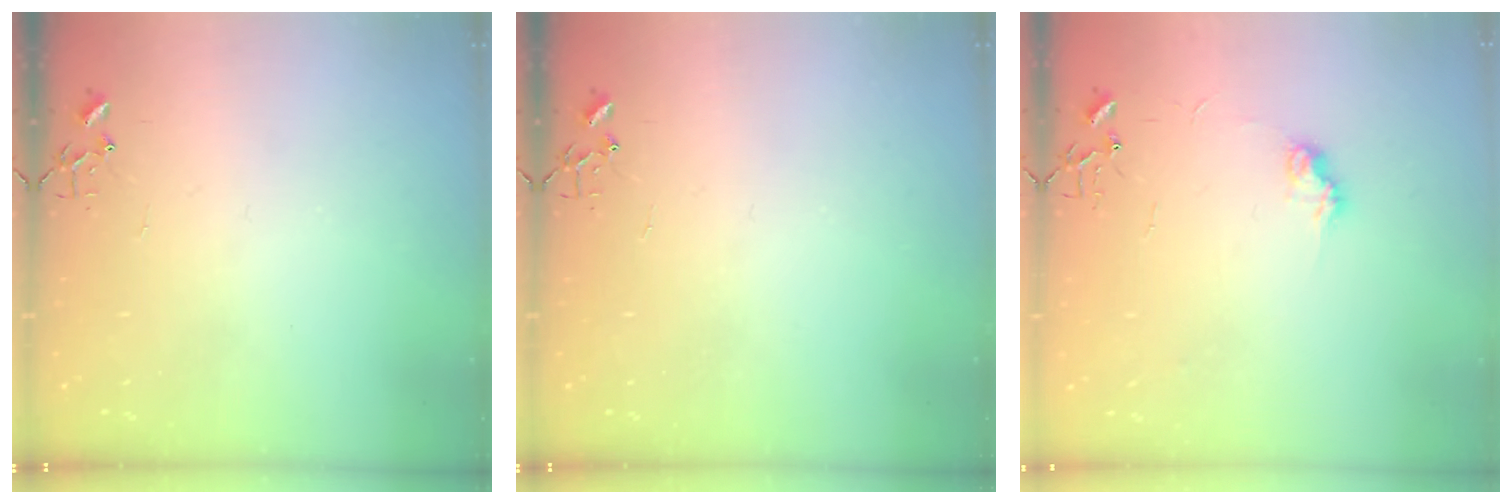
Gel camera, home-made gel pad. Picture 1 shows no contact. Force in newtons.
{"total": 0.0}
{"total": 8.0, "press": 8.0, "slide": 0.5}